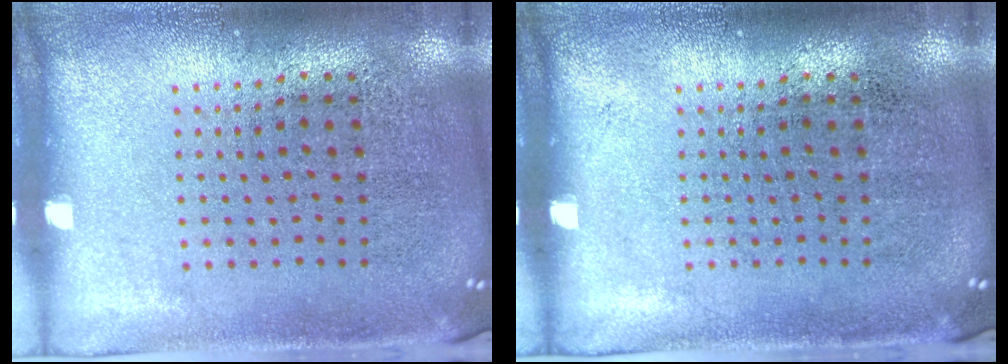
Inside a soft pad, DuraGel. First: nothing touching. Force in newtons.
{"total": 0.0}